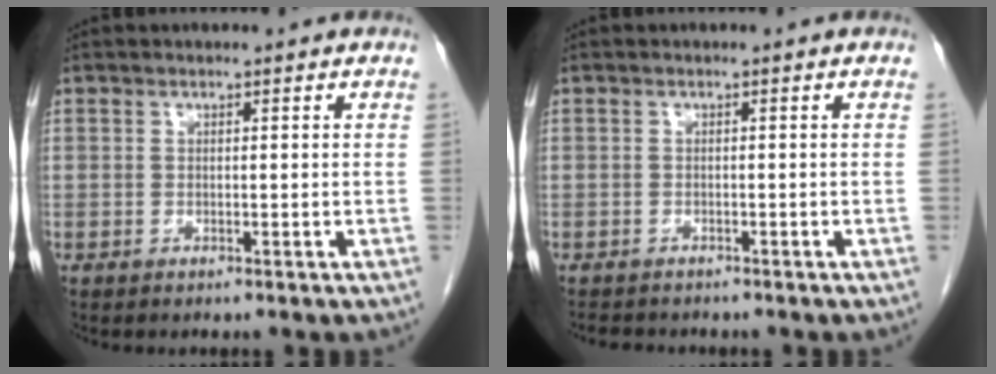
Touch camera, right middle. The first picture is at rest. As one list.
[{"total": 3.0, "force": [-2.6, 1.1, 0.8], "torque": [-0.016, -0.006, -0.036]}]